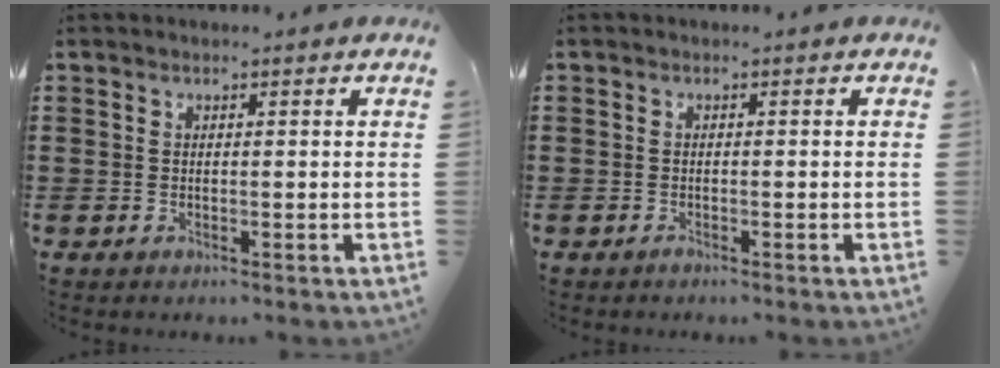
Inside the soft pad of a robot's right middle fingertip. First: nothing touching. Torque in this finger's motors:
{"motor_torque": [0.93, 0.30, -0.12, -0.06]}